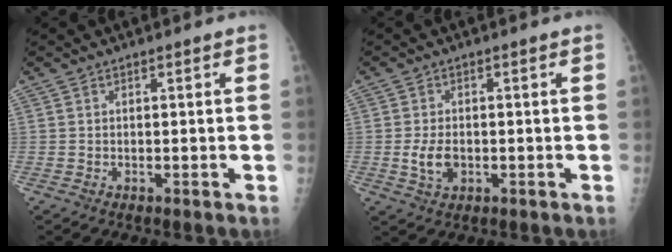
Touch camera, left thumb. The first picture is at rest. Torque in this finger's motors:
{"motor_torque": [-0.31, 0.47, 0.52, 0.12, 0.08]}